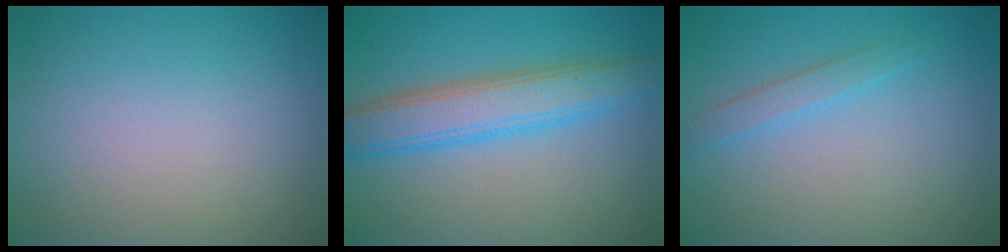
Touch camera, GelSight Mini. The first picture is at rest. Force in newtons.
{"total": 5.3, "press": 5.3, "slide": 0.0}
{"total": 1.5, "press": 1.5, "slide": 0.1}